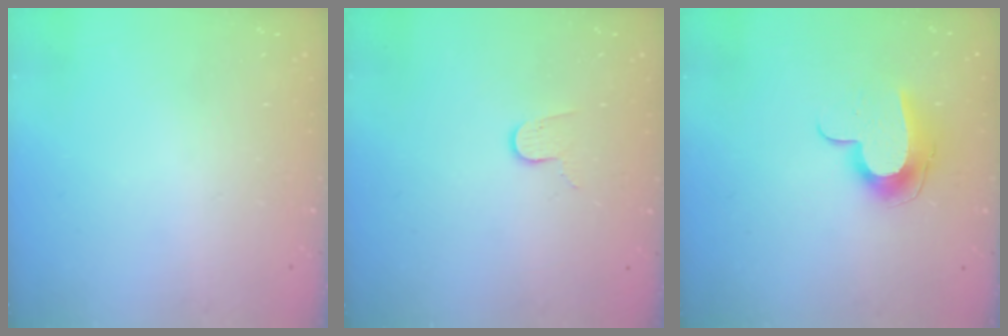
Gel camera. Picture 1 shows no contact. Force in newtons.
{"total": 6.0, "press": 6.0, "slide": 0.2}
{"total": 10.2, "press": 10.2, "slide": 0.1}